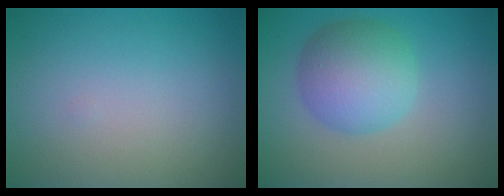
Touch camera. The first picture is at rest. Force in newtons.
{"total": 5.9, "press": 5.9, "slide": 0.0}